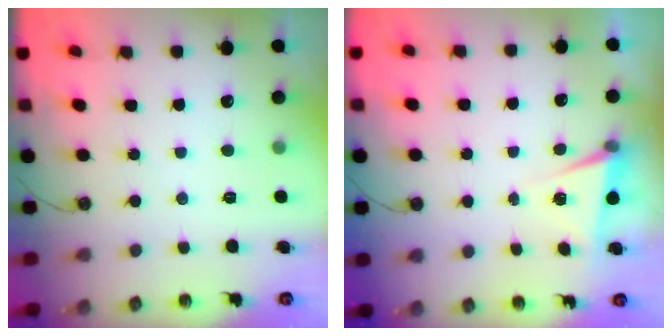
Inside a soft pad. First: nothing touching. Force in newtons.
{"total": 4.4, "press": 2.5, "slide": 3.7}